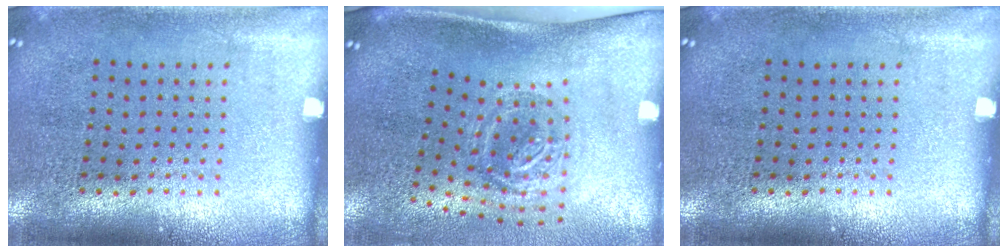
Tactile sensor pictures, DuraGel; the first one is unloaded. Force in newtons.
{"total": 1.9, "press": 1.2, "slide": 1.5}
{"total": 0.0}